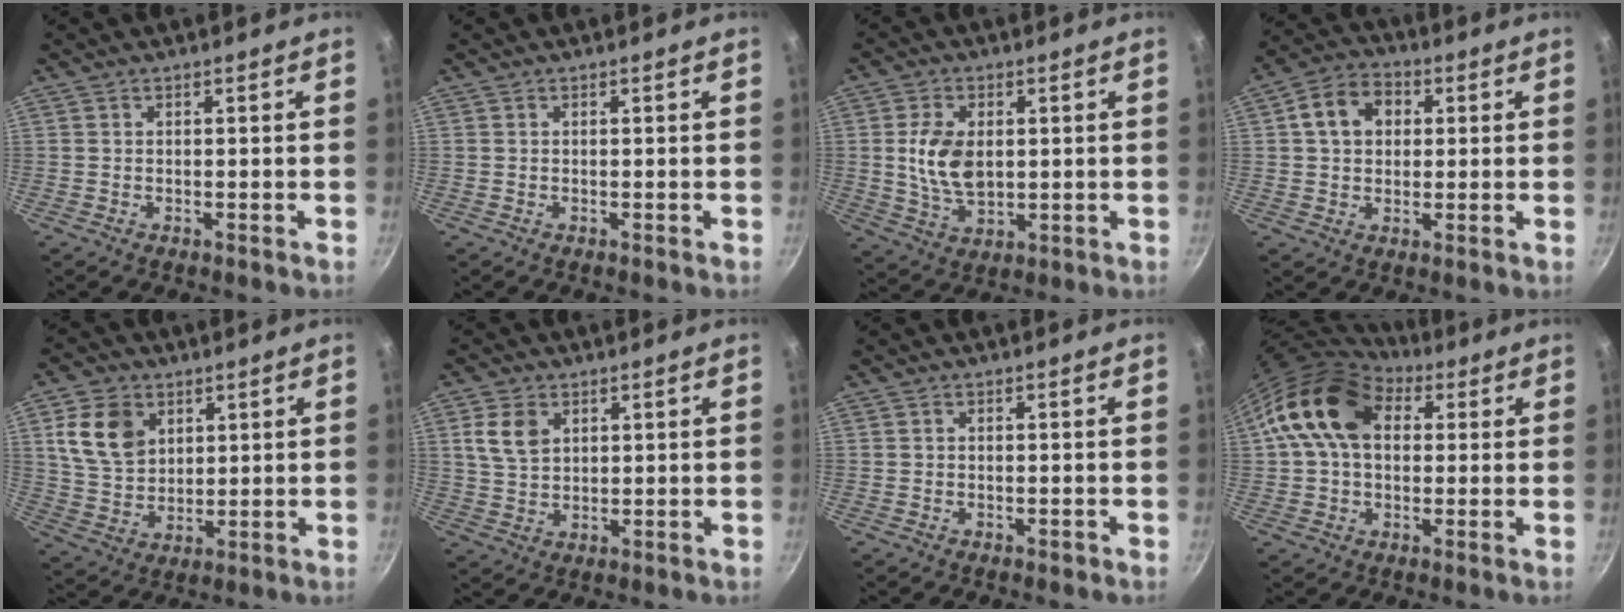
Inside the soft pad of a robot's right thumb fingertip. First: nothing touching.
{"total": 0.0}
{"total": 9.3, "force": [1.1, 5.9, 7.1], "torque": [-0.126, -0.013, 0.025]}
{"total": 9.0, "force": [2.0, 7.0, 5.3], "torque": [-0.063, 0.015, 0.020]}
{"total": 11.1, "force": [4.1, 8.2, 6.3], "torque": [-0.098, -0.014, 0.083]}
{"total": 6.4, "force": [2.4, 4.4, 4.0], "torque": [-0.064, -0.006, 0.048]}
{"total": 0.8, "force": [-0.5, 0.5, 0.4], "torque": [-0.006, 0.004, -0.005]}
{"total": 15.1, "force": [3.8, 10.8, 9.9], "torque": [-0.150, 0.018, 0.051]}